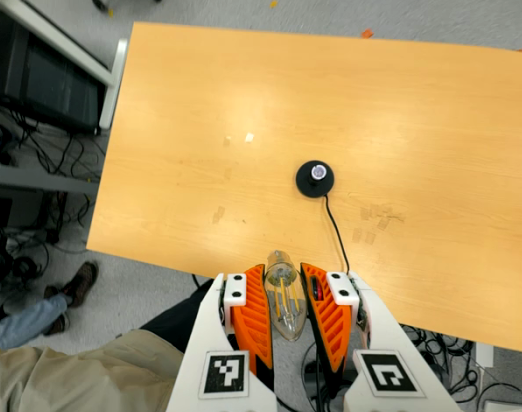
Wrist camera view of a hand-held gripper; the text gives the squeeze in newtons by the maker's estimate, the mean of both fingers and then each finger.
{"total": 20.6, "left": 22.4, "right": 18.9}